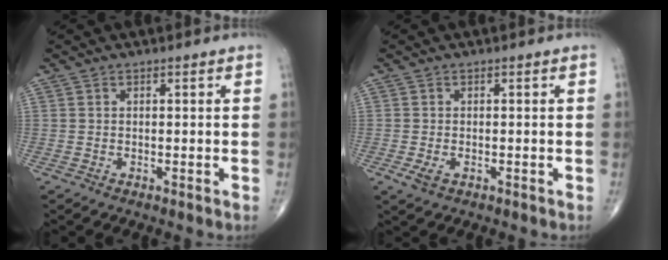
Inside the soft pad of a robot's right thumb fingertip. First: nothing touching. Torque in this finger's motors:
{"motor_torque": [0.56, 0.20, -0.28, -0.25, 0.00]}